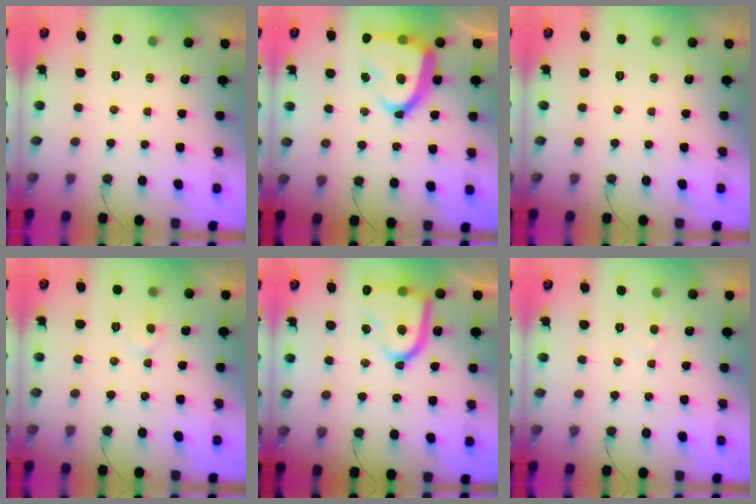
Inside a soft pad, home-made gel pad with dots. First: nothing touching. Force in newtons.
{"total": 18.8, "press": 18.7, "slide": 1.9}
{"total": 0.0}
{"total": 6.6, "press": 6.6, "slide": 0.4}
{"total": 16.1, "press": 16.1, "slide": 1.2}
{"total": 4.3, "press": 4.3, "slide": 0.4}